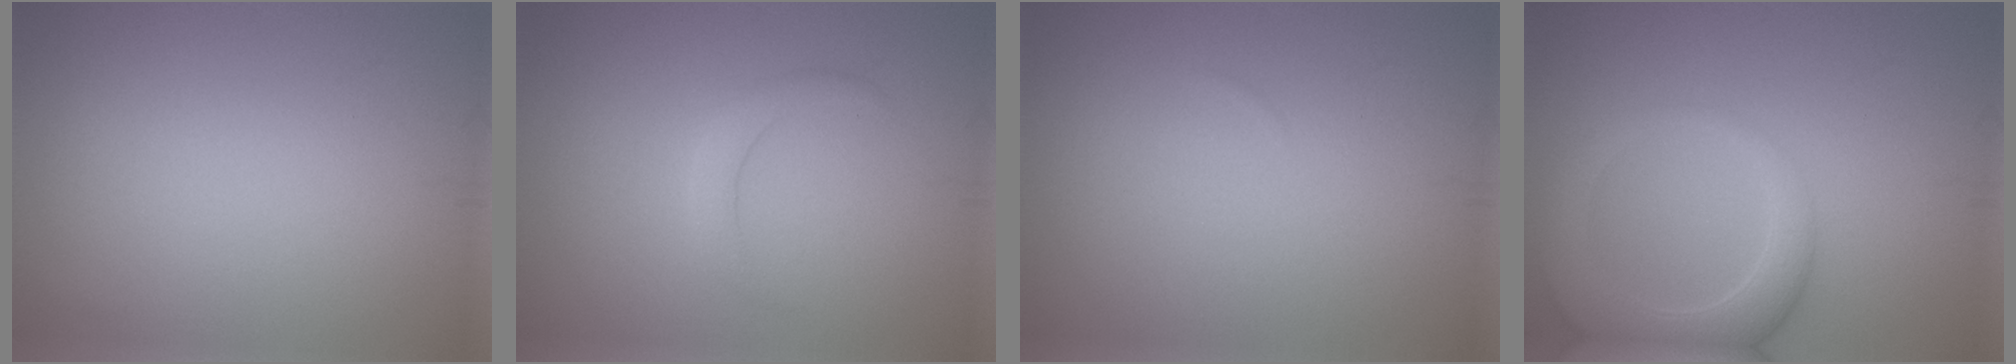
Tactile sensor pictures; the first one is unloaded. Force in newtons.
{"total": 1.5, "press": 1.5, "slide": 0.0}
{"total": 0.0}
{"total": 5.2, "press": 5.2, "slide": 0.4}